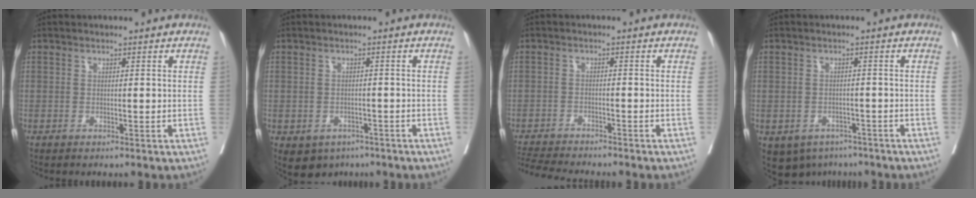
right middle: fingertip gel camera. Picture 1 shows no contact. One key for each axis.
{"total": 5.9, "fx": -3.6, "fy": 4.4, "fz": 1.6, "tx": -0.029, "ty": 0.003, "tz": -0.045}
{"total": 9.0, "fx": -8.5, "fy": 0.4, "fz": 3.2, "tx": -0.054, "ty": -0.014, "tz": -0.134}
{"total": 8.2, "fx": -5.0, "fy": 6.2, "fz": 2.2, "tx": -0.056, "ty": -0.003, "tz": -0.061}